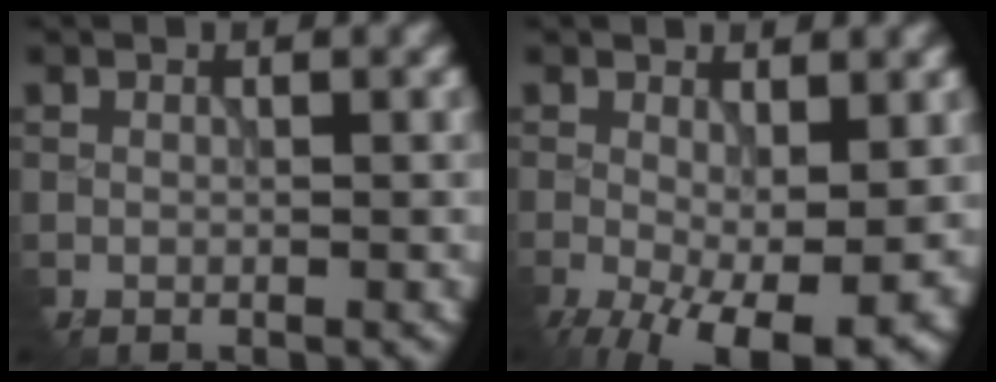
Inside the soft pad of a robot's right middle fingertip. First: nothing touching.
{"total": 11.0, "force": [-3.9, 5.5, 8.8], "torque": [-0.163, -0.037, -0.042]}